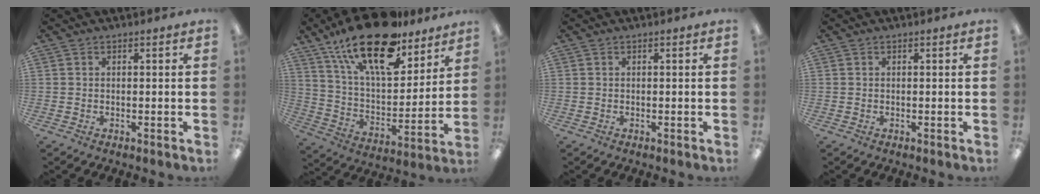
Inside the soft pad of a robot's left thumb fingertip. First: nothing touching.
{"total": 24.5, "force": [17.2, 9.6, 14.5], "torque": [-0.256, -0.099, 0.296]}
{"total": 0.0}
{"total": 0.0}